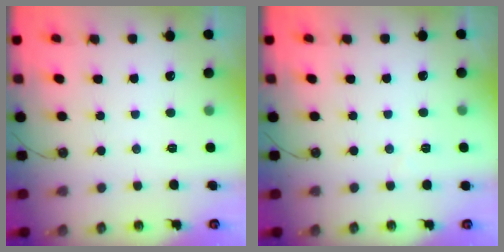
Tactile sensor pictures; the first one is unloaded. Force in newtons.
{"total": 1.6, "press": 1.4, "slide": 0.6}